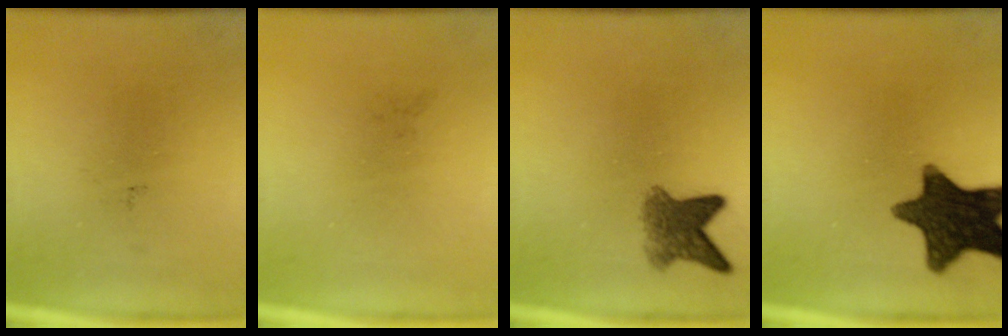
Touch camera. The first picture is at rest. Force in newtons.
{"total": 0.0}
{"total": 4.8}
{"total": 14.1}